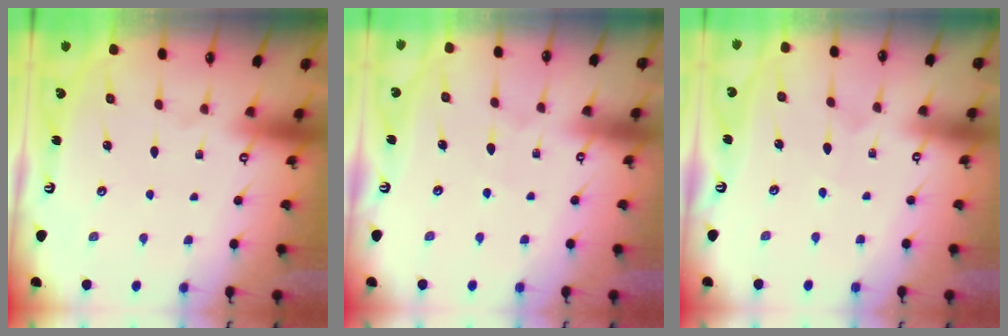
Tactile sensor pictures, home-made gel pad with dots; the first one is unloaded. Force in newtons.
{"total": 4.9, "press": 4.9, "slide": 0.3}
{"total": 3.0, "press": 3.0, "slide": 0.4}